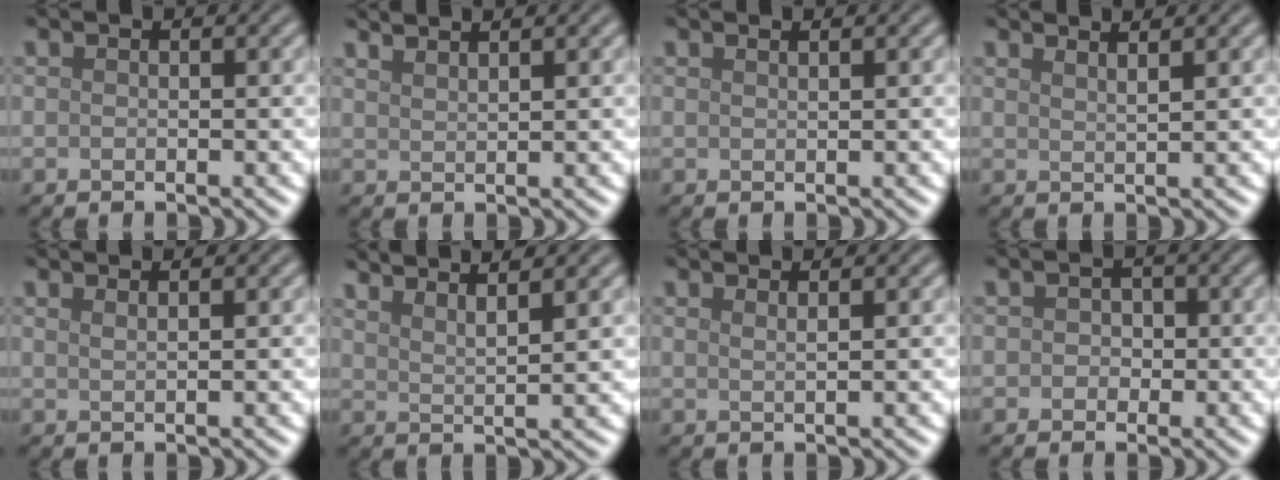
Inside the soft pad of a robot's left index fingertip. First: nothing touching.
{"total": 3.0, "force": [2.4, 0.9, 1.5], "torque": [0.002, 0.011, 0.014]}
{"total": 1.1, "force": [0.8, 0.4, 0.6], "torque": [-0.001, 0.001, 0.001]}
{"total": 2.5, "force": [1.9, 0.8, 1.4], "torque": [0.005, 0.011, 0.002]}
{"total": 1.5, "force": [1.0, 0.6, 0.9], "torque": [0.000, 0.001, 0.002]}
{"total": 4.5, "force": [3.8, 0.7, 2.3], "torque": [-0.021, 0.014, 0.038]}
{"total": 1.3, "force": [0.9, 0.5, 0.9], "torque": [0.000, 0.001, 0.003]}
{"total": 1.4, "force": [0.1, 1.3, 0.6], "torque": [0.006, 0.001, -0.008]}